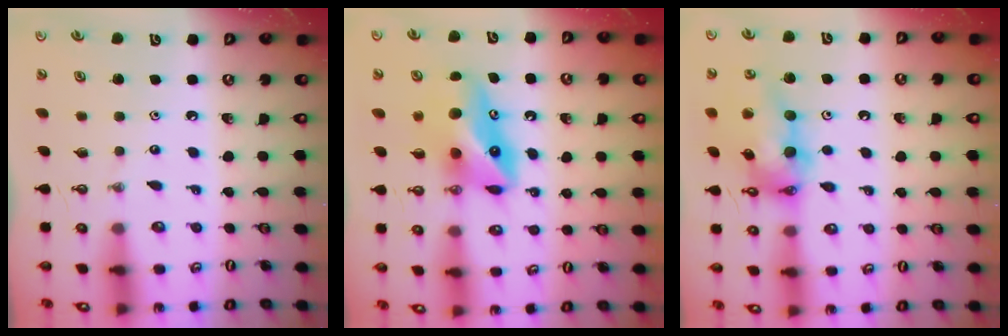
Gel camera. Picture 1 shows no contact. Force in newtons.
{"total": 10.3, "press": 9.6, "slide": 3.7}
{"total": 17.1, "press": 17.0, "slide": 1.9}